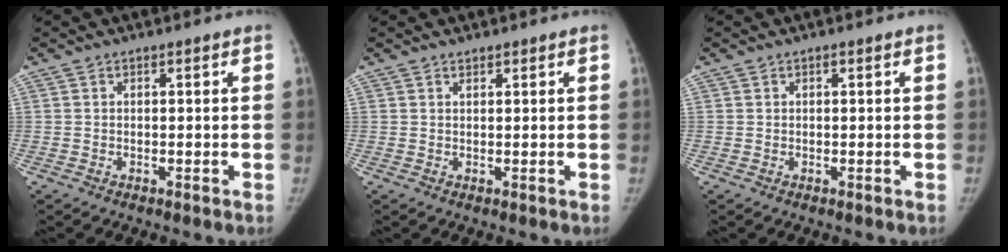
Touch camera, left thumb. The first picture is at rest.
{"total": 0.7, "force": [0.6, 0.3, 0.1], "torque": [0.004, -0.005, 0.009]}
{"total": 0.0}